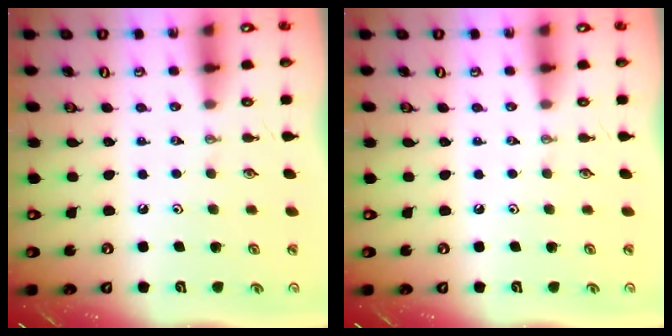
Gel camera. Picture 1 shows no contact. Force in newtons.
{"total": 0.0}